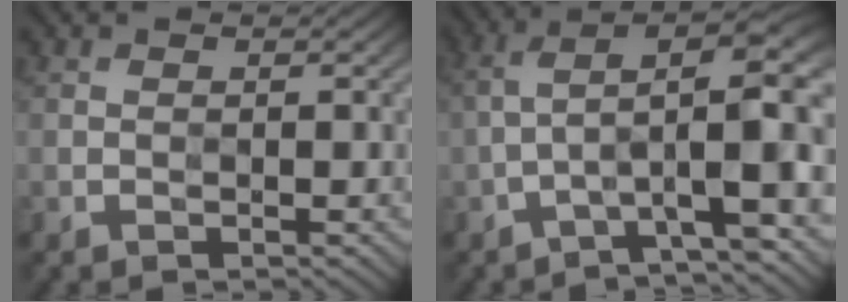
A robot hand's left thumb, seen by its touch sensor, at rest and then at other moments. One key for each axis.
{"total": 9.4, "fx": -1.5, "fy": 3.2, "fz": 8.7, "tx": -0.154, "ty": 0.020, "tz": -0.029}